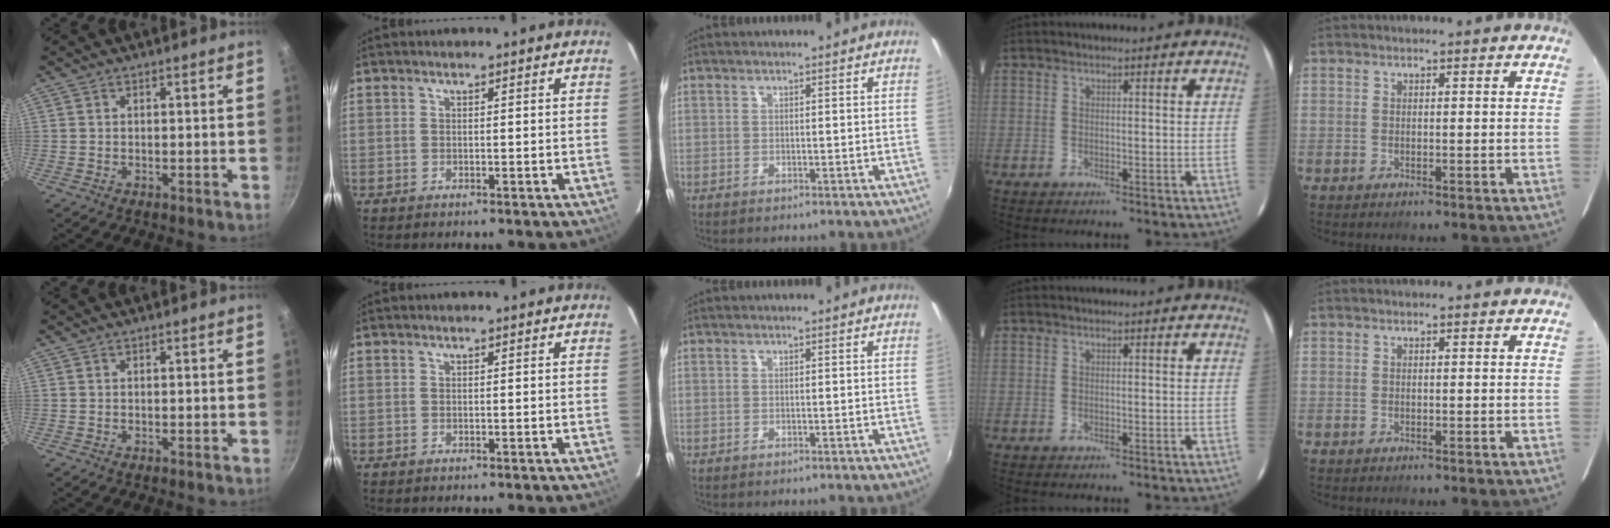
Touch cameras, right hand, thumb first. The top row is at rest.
{}